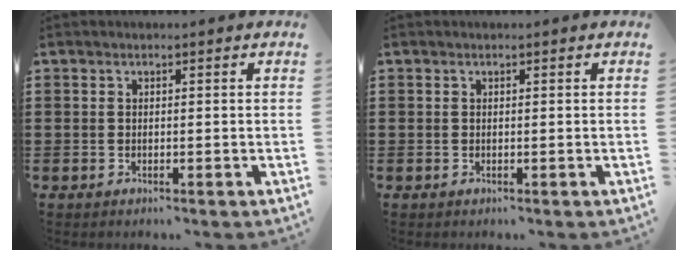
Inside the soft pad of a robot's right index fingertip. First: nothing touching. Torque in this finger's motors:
{"motor_torque": [0.02, 0.02, 0.00, 0.00]}